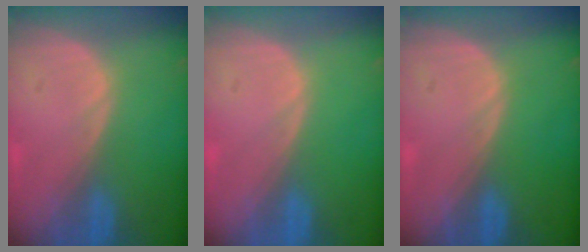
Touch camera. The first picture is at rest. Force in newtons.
{"total": 0.0}
{"total": 0.0}